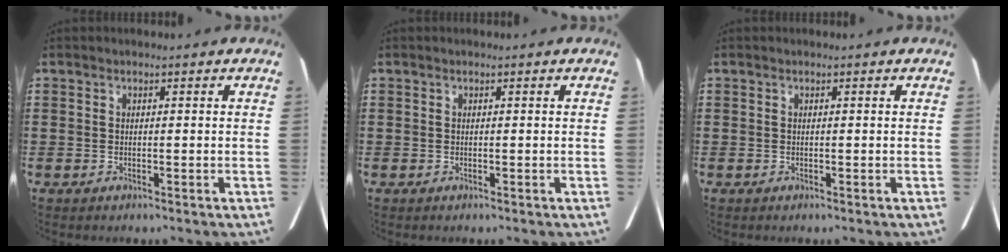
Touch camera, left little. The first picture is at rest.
{"total": 0.0}
{"total": 0.0}